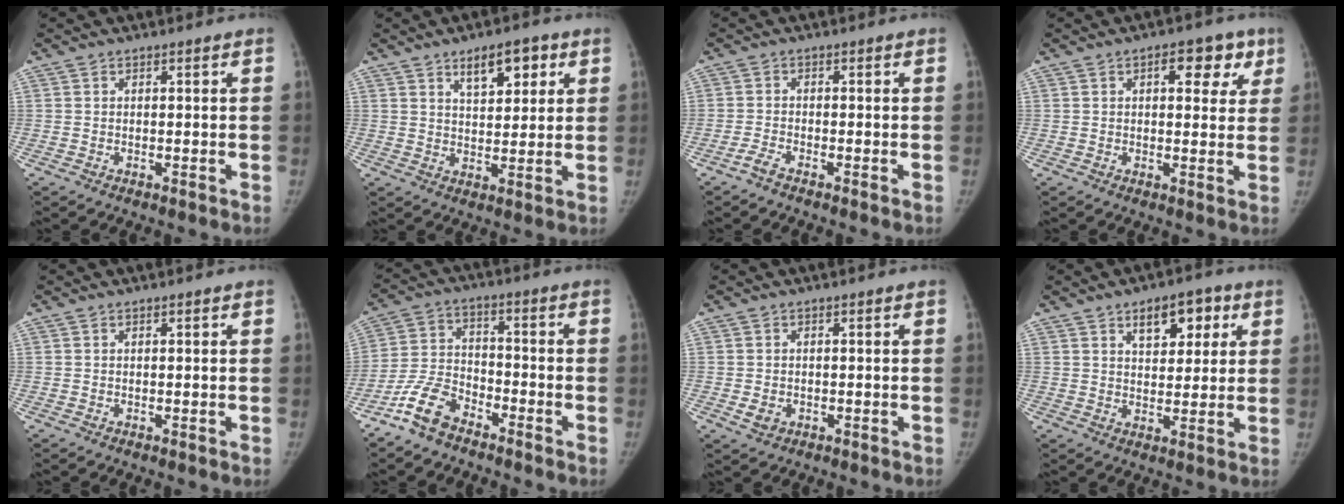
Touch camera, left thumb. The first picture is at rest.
{"total": 7.6, "force": [4.0, 3.6, 5.4], "torque": [-0.057, -0.019, 0.062]}
{"total": 1.8, "force": [-1.6, 0.1, 0.9], "torque": [-0.029, 0.003, -0.036]}
{"total": 7.8, "force": [3.4, 4.2, 5.5], "torque": [-0.032, -0.004, 0.036]}
{"total": 0.0}
{"total": 8.5, "force": [-6.0, 4.2, 4.2], "torque": [-0.087, 0.033, -0.124]}
{"total": 2.3, "force": [-0.7, 1.8, 1.2], "torque": [-0.017, 0.000, -0.005]}
{"total": 8.4, "force": [4.0, 4.8, 5.7], "torque": [-0.046, -0.012, 0.056]}